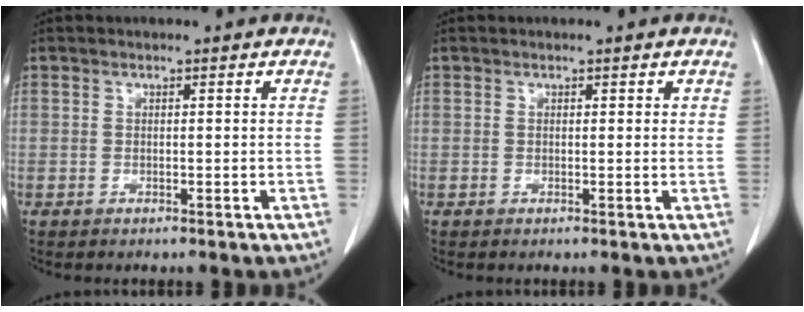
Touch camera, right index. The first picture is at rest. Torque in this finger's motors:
{"motor_torque": [-0.14, 0.07, 0.01, -0.01]}